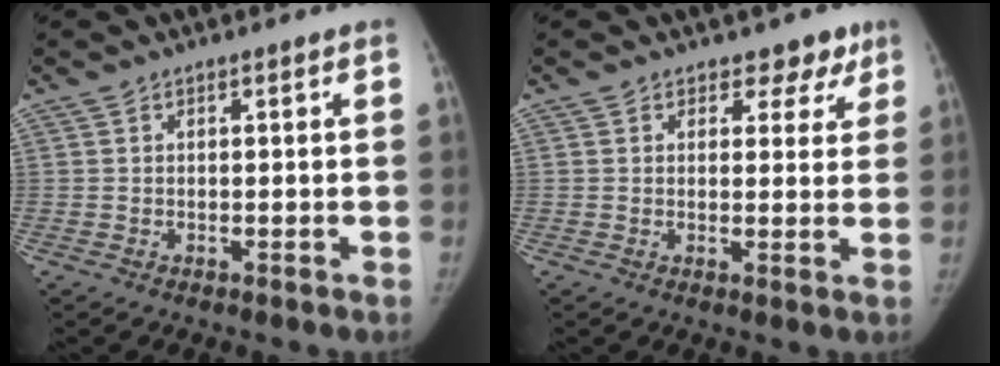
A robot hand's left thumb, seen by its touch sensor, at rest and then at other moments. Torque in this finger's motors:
{"motor_torque": [-0.13, 0.06, -0.24, 0.01, 0.05]}